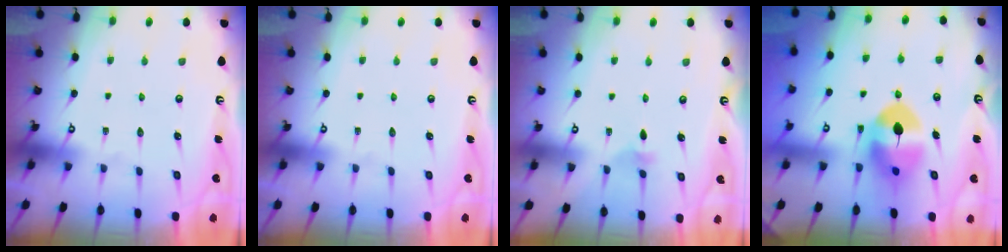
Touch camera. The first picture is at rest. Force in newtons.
{"total": 0.0}
{"total": 2.2, "press": 2.1, "slide": 0.6}
{"total": 10.2, "press": 10.0, "slide": 1.6}